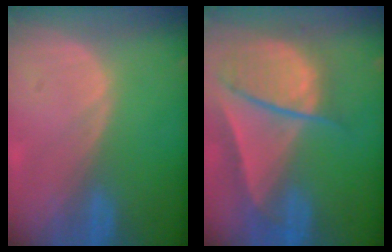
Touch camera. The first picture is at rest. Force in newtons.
{"total": 9.5, "press": 8.1, "slide": 4.9}